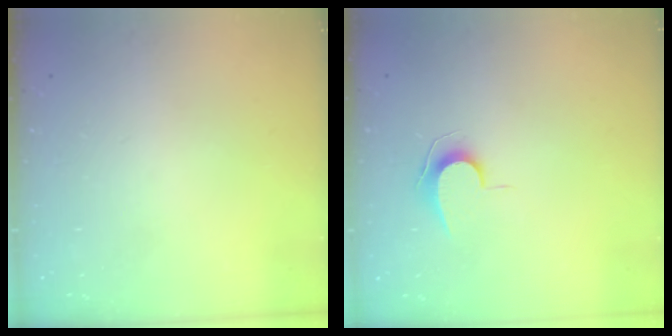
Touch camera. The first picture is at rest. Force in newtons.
{"total": 7.0, "press": 7.0, "slide": 0.6}